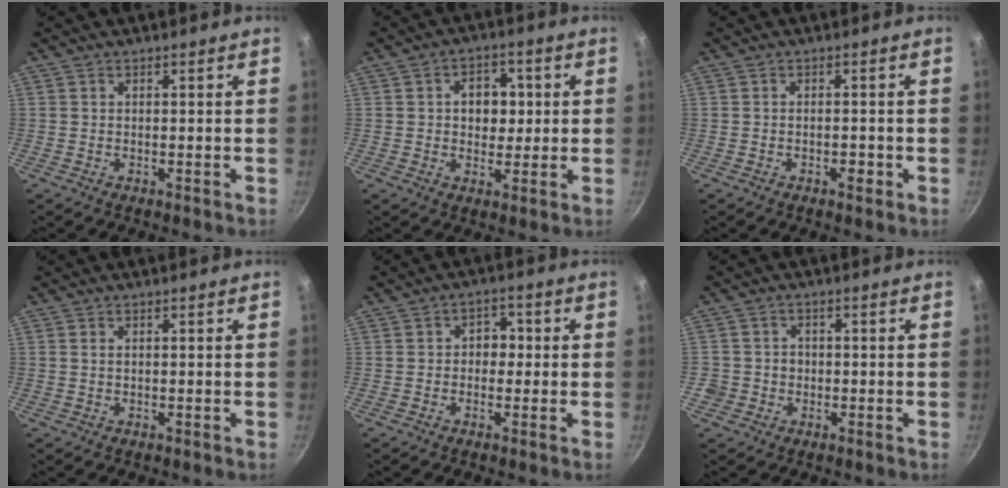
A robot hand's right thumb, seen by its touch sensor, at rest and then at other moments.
{"total": 7.3, "force": [1.0, 5.6, 4.5], "torque": [-0.029, 0.003, 0.008]}
{"total": 1.8, "force": [-0.8, 0.9, 1.4], "torque": [-0.020, 0.005, -0.013]}
{"total": 0.9, "force": [0.2, 0.5, 0.7], "torque": [-0.012, 0.002, 0.003]}
{"total": 4.2, "force": [0.0, 3.5, 2.4], "torque": [0.002, 0.008, -0.007]}
{"total": 3.4, "force": [-0.7, 3.2, 0.8], "torque": [0.002, 0.013, -0.014]}